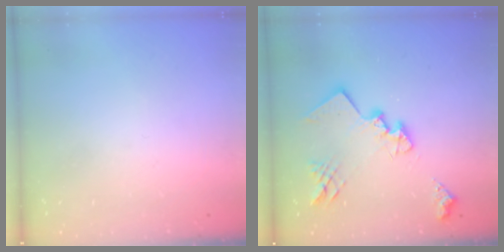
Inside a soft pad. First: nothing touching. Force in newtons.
{"total": 19.6, "press": 19.6, "slide": 0.8}